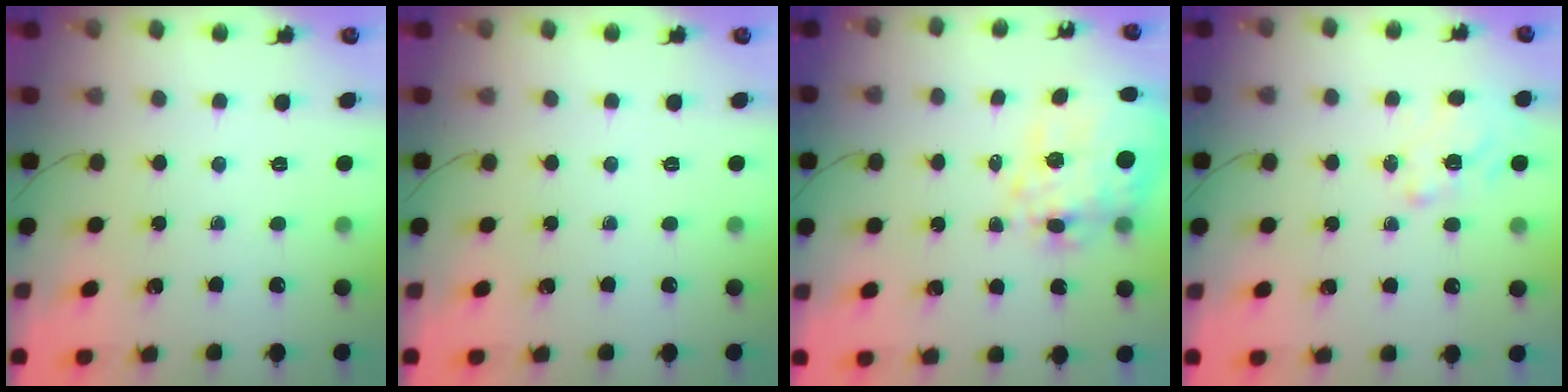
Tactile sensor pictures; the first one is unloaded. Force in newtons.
{"total": 0.0}
{"total": 10.9, "press": 10.1, "slide": 4.2}
{"total": 1.4, "press": 1.2, "slide": 0.8}